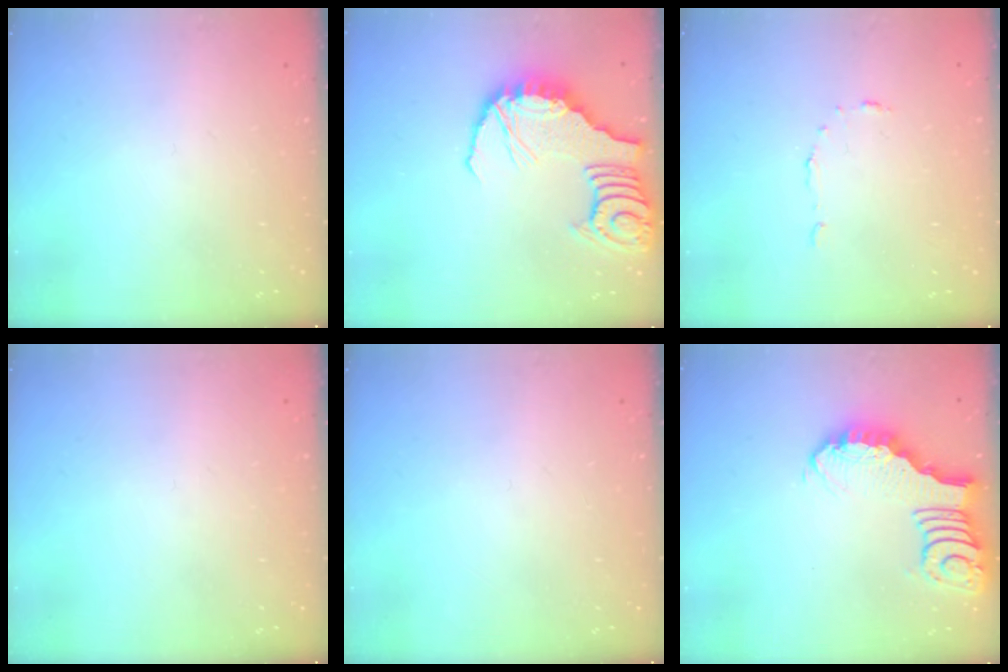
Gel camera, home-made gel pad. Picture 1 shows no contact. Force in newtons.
{"total": 13.9, "press": 13.8, "slide": 1.8}
{"total": 4.2, "press": 4.1, "slide": 0.3}
{"total": 0.0}
{"total": 0.0}
{"total": 4.5, "press": 4.5, "slide": 0.5}